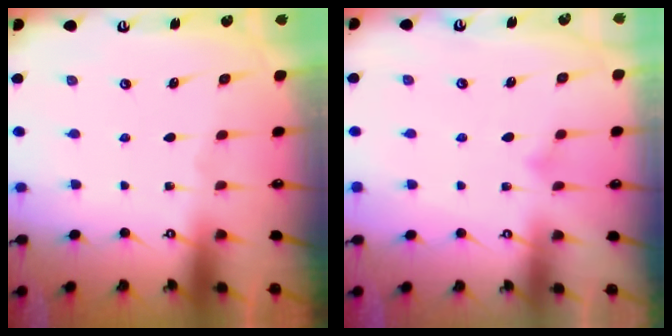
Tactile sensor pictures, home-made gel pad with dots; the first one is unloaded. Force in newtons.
{"total": 5.6, "press": 5.5, "slide": 0.5}